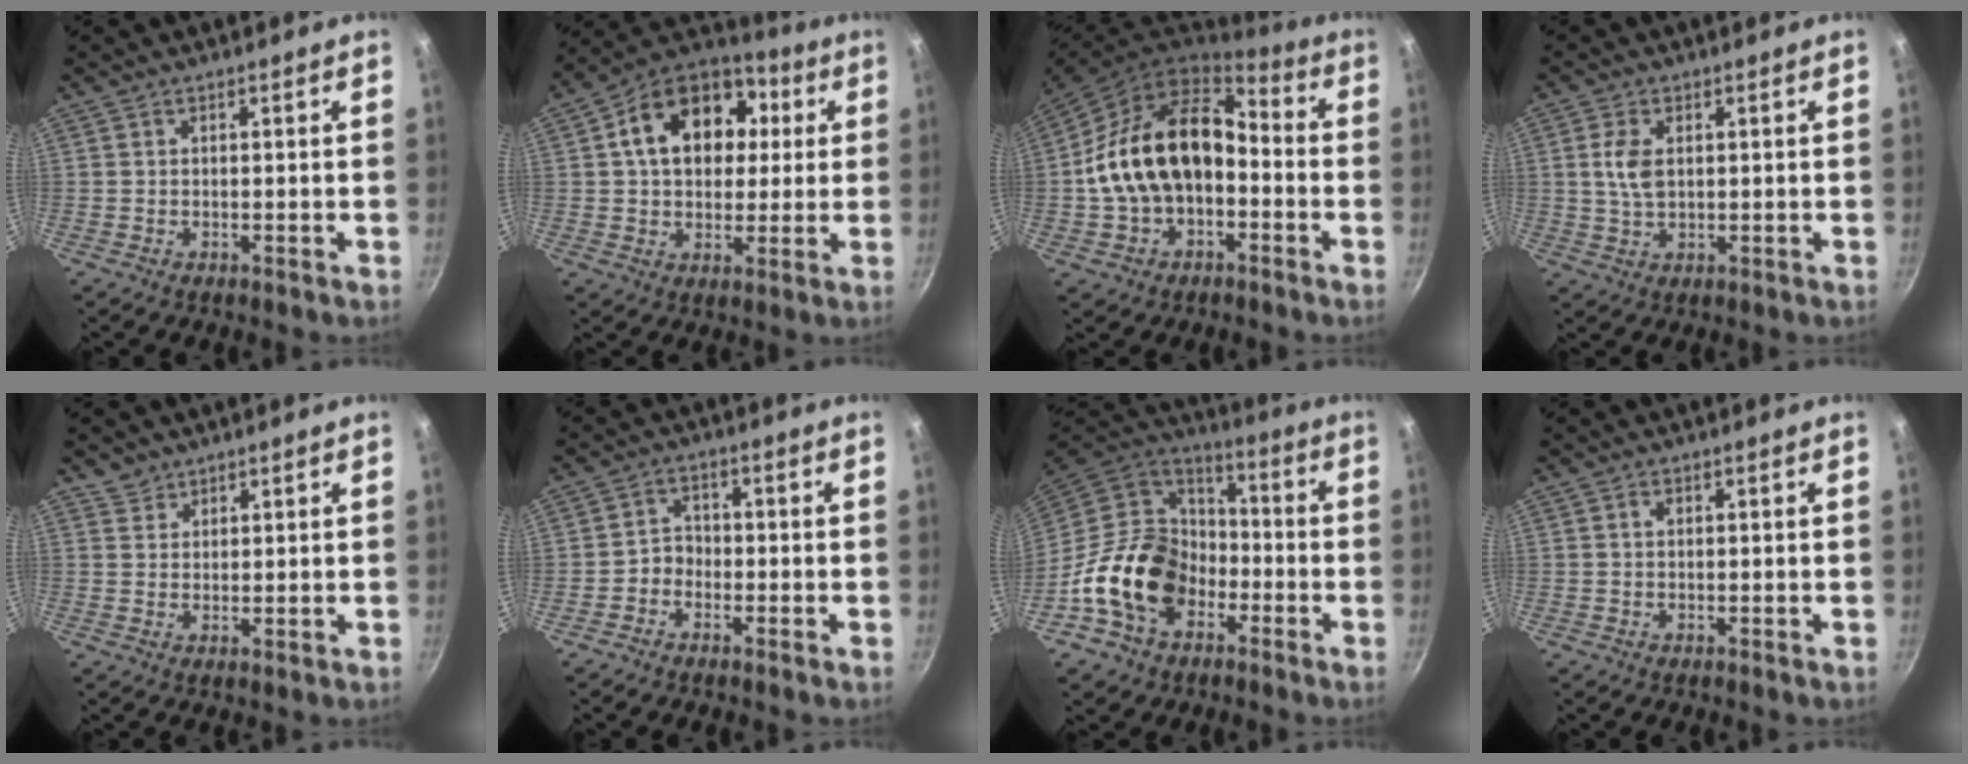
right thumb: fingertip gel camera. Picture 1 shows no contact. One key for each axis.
{"total": 18.7, "fx": 4.1, "fy": 13.6, "fz": 12.2, "tx": -0.178, "ty": 0.024, "tz": 0.052}
{"total": 18.5, "fx": -1.9, "fy": 12.5, "fz": 13.4, "tx": -0.216, "ty": 0.057, "tz": -0.039}
{"total": 5.3, "fx": 1.0, "fy": 3.2, "fz": 4.1, "tx": -0.078, "ty": 0.000, "tz": 0.021}
{"total": 2.7, "fx": 2.0, "fy": 1.7, "fz": 0.0, "tx": 0.020, "ty": -0.004, "tz": 0.035}
{"total": 2.9, "fx": -1.6, "fy": 2.2, "fz": 1.0, "tx": 0.001, "ty": 0.026, "tz": -0.033}
{"total": 19.1, "fx": -6.5, "fy": 14.1, "fz": 11.0, "tx": -0.168, "ty": 0.055, "tz": -0.128}
{"total": 1.0, "fx": 0.3, "fy": 0.7, "fz": 0.7, "tx": -0.011, "ty": 0.005, "tz": 0.004}